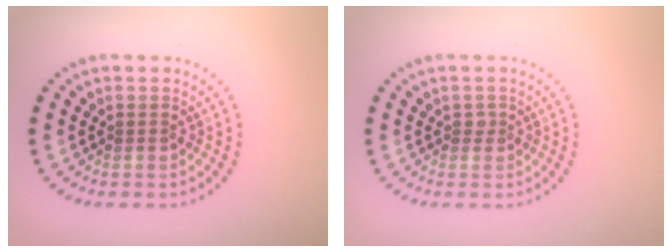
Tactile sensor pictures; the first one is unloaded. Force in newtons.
{"total": 0.6, "press": 0.5, "slide": 0.3}